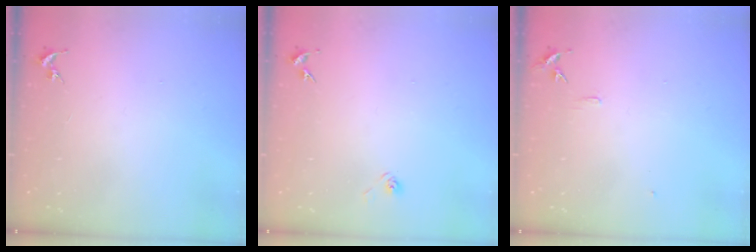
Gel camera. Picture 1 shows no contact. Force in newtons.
{"total": 2.9, "press": 2.5, "slide": 1.5}
{"total": 5.8, "press": 5.8, "slide": 0.6}